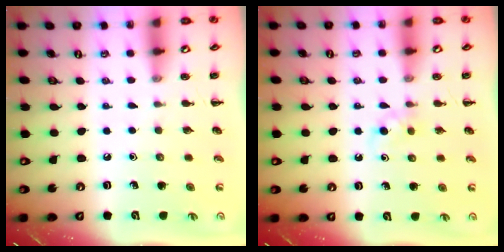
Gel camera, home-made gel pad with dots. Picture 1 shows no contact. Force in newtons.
{"total": 3.7, "press": 3.3, "slide": 1.6}